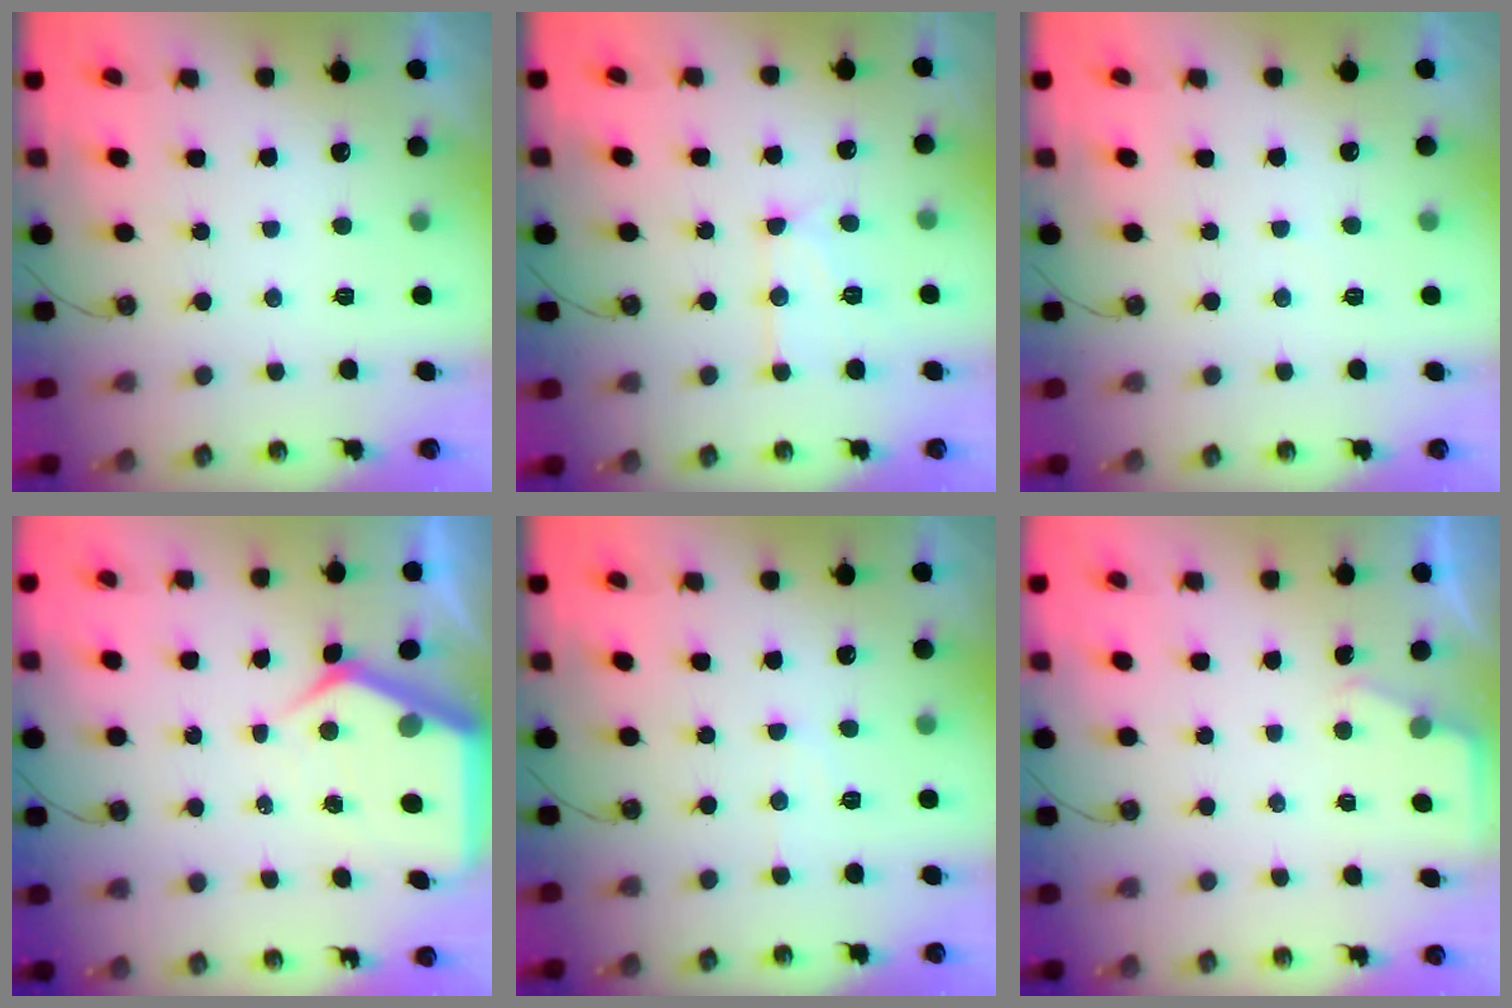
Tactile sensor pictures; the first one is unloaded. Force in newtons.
{"total": 12.0, "press": 11.9, "slide": 1.2}
{"total": 3.0, "press": 3.0, "slide": 0.4}
{"total": 7.6, "press": 7.6, "slide": 0.9}
{"total": 5.4, "press": 5.3, "slide": 1.0}
{"total": 2.1, "press": 2.1, "slide": 0.3}